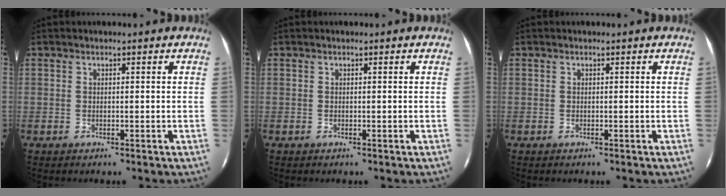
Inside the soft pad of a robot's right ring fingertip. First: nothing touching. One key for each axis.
{"total": 0.0}
{"total": 0.0}